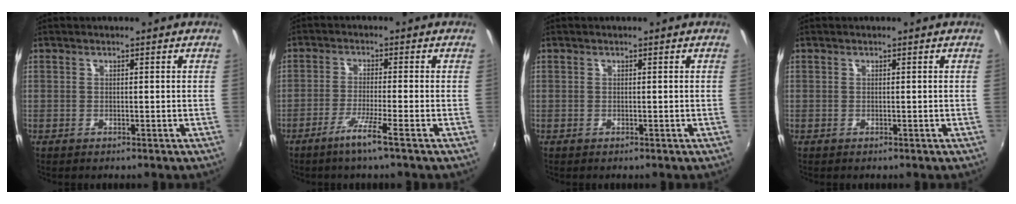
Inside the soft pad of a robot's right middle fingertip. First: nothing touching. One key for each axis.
{"total": 4.7, "fx": -3.0, "fy": -1.0, "fz": 3.5, "tx": -0.081, "ty": -0.009, "tz": -0.059}
{"total": 0.0}
{"total": 0.0}